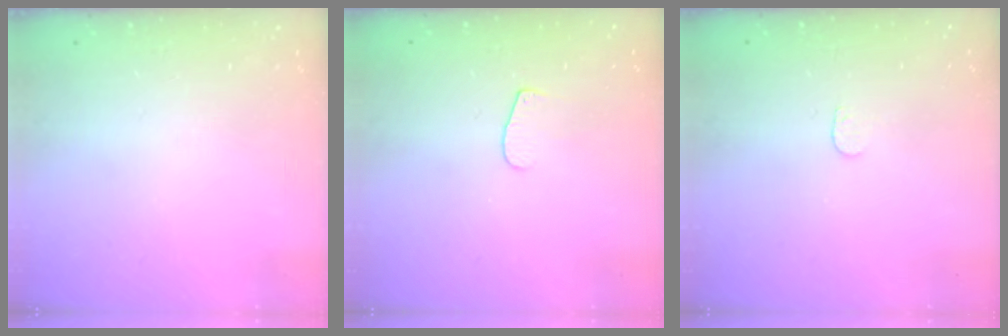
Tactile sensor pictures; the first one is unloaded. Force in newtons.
{"total": 4.8, "press": 4.8, "slide": 0.4}
{"total": 3.2, "press": 3.2, "slide": 0.3}